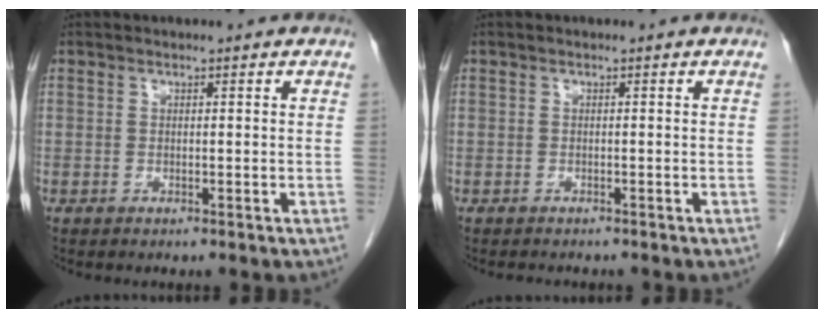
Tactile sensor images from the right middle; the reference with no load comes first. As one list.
[{"total": 1.8, "force": [-1.6, 0.5, 0.6], "torque": [-0.013, -0.006, -0.018]}]